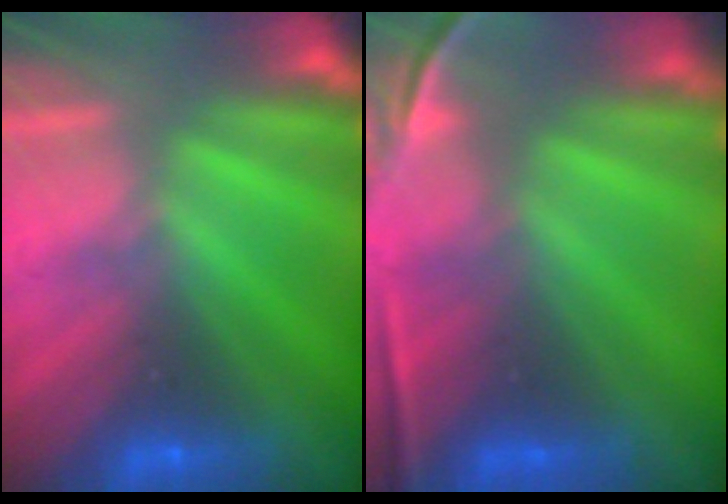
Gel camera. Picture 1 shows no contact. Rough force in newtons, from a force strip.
{"total": 7.6}